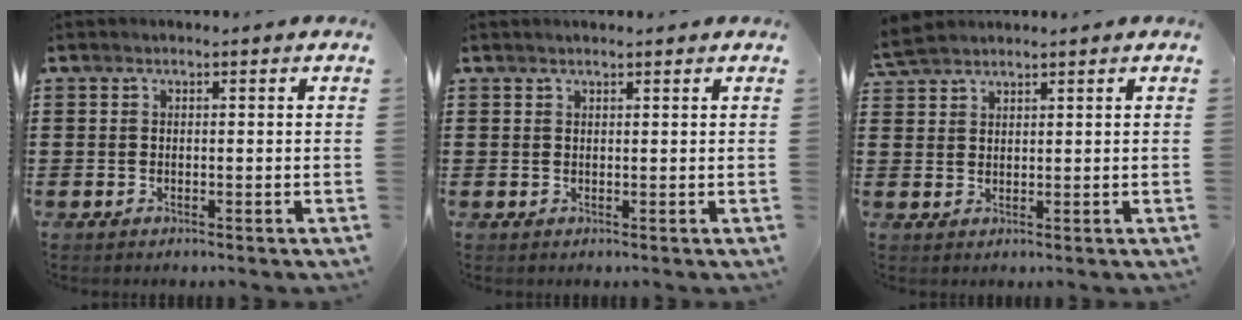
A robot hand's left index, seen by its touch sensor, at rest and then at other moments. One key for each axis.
{"total": 0.7, "fx": 0.6, "fy": 0.0, "fz": 0.3, "tx": -0.007, "ty": -0.001, "tz": 0.011}
{"total": 3.1, "fx": 2.8, "fy": 0.7, "fz": 1.0, "tx": -0.027, "ty": 0.002, "tz": 0.056}